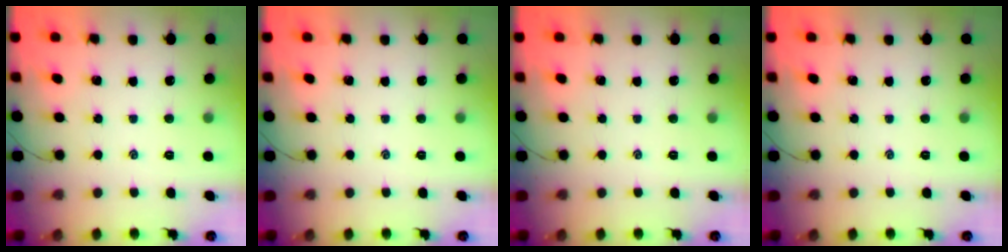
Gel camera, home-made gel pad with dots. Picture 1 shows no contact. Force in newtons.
{"total": 0.0}
{"total": 0.0}
{"total": 0.0}